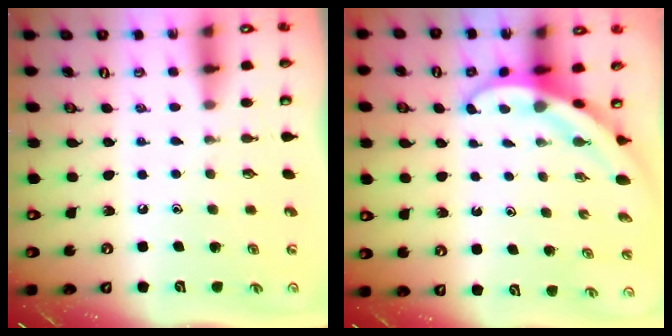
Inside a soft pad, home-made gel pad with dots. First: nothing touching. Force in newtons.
{"total": 4.5, "press": 4.5, "slide": 0.3}